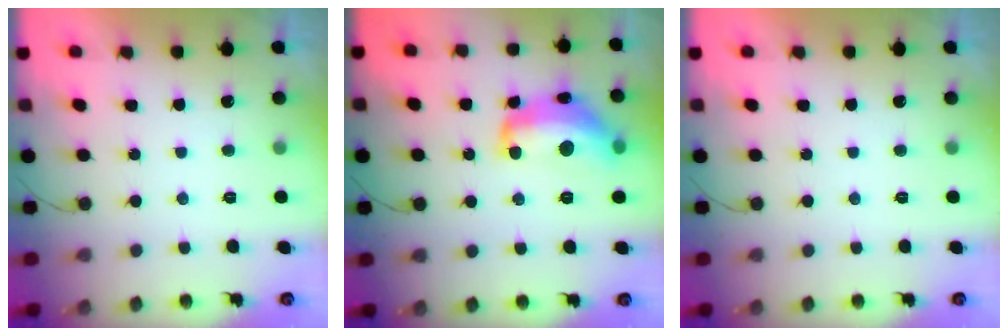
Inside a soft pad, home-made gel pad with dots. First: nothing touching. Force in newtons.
{"total": 15.0, "press": 15.0, "slide": 1.1}
{"total": 0.0}